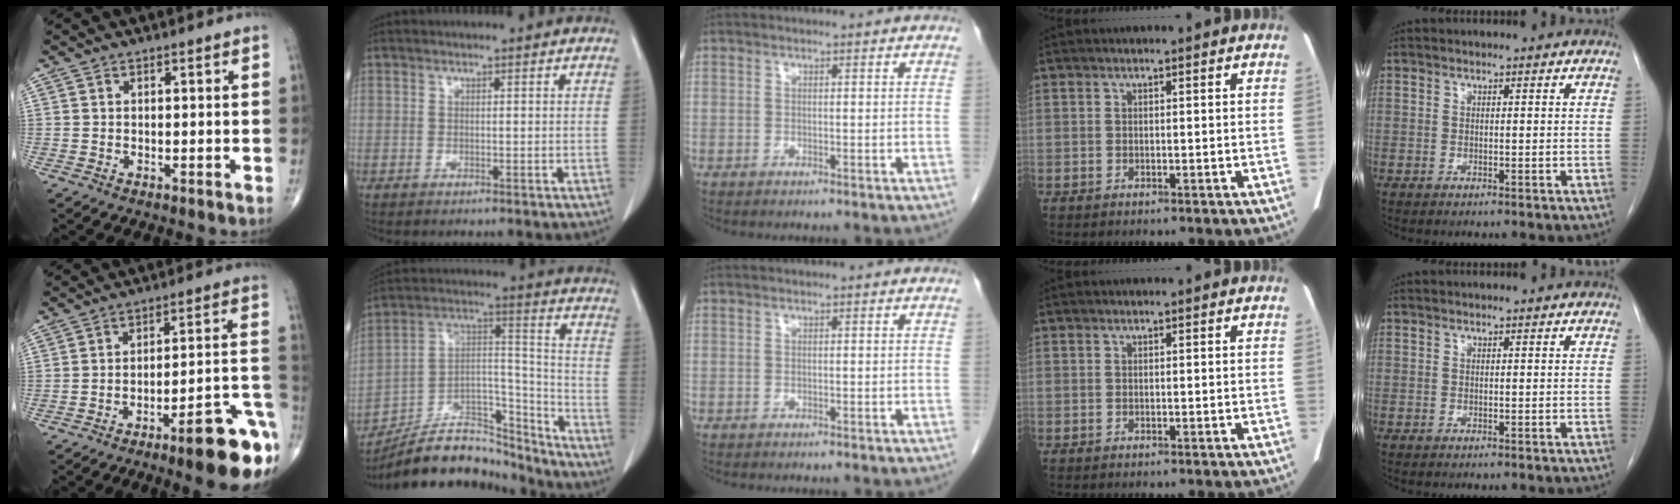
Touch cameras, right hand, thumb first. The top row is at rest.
{"thumb": {"total": 16.0, "force": [-8.0, 2.8, 13.5], "torque": [-0.136, 0.060, -0.111]}, "index": {"total": 19.1, "force": [-17.4, 6.0, 5.3], "torque": [-0.100, 0.048, -0.284]}}